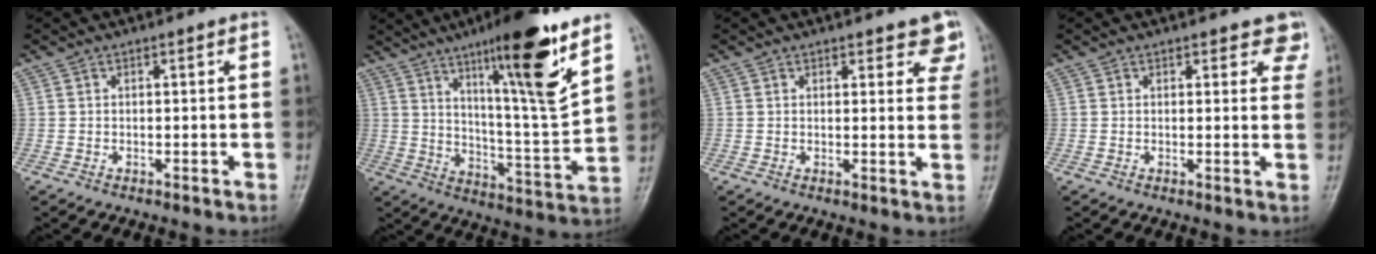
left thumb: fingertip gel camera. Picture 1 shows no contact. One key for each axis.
{"total": 18.9, "fx": 11.1, "fy": 2.3, "fz": 15.1, "tx": -0.215, "ty": -0.067, "tz": 0.181}
{"total": 5.9, "fx": 4.3, "fy": 2.6, "fz": 3.1, "tx": 0.004, "ty": -0.019, "tz": 0.040}
{"total": 4.7, "fx": 3.6, "fy": 2.4, "fz": 1.7, "tx": 0.021, "ty": -0.016, "tz": 0.028}